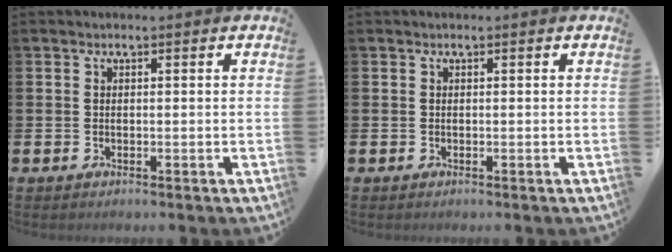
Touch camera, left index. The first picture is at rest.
{"total": 0.0}